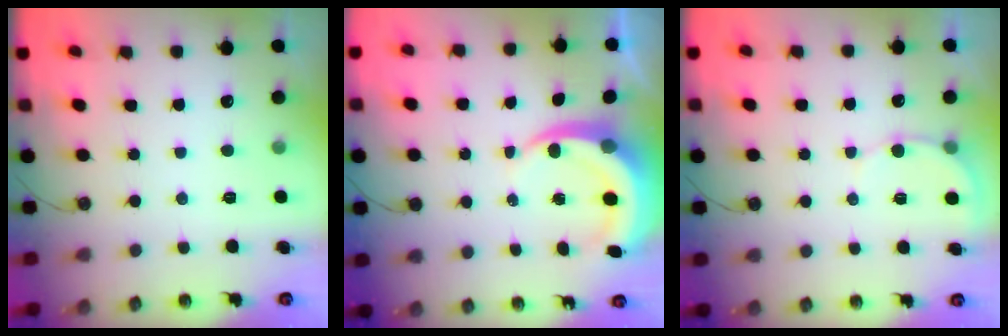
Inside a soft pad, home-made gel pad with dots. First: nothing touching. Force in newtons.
{"total": 7.1, "press": 7.1, "slide": 1.0}
{"total": 4.9, "press": 4.9, "slide": 0.4}